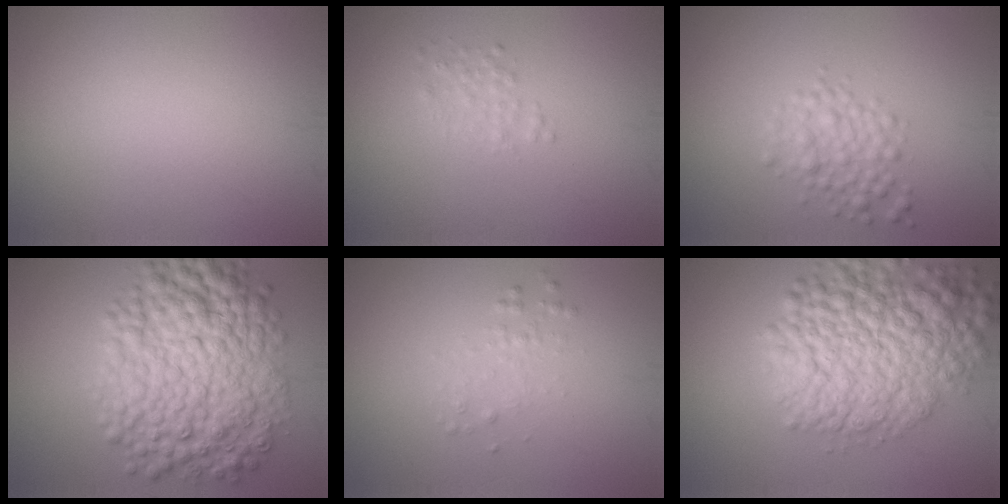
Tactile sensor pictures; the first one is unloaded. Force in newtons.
{"total": 1.3, "press": 1.3, "slide": 0.0}
{"total": 2.8, "press": 2.8, "slide": 0.1}
{"total": 10.4, "press": 10.4, "slide": 0.1}
{"total": 1.1, "press": 1.1, "slide": 0.0}
{"total": 9.5, "press": 9.5, "slide": 0.4}